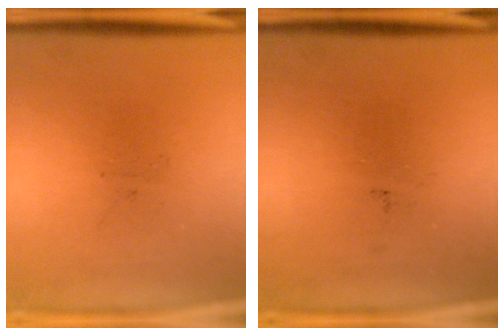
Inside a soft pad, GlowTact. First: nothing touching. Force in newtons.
{"total": 0.0}